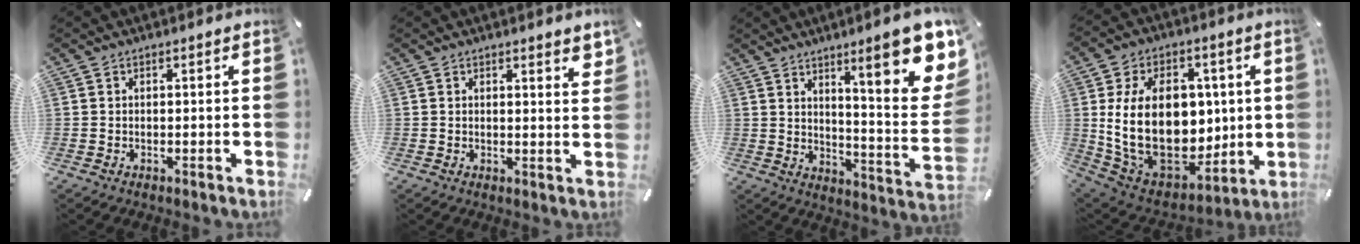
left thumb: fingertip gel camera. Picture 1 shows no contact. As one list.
[{"total": 1.9, "force": [1.6, 0.3, 0.9], "torque": [-0.004, -0.011, 0.026]}, {"total": 18.8, "force": [10.6, 4.4, 14.9], "torque": [-0.204, -0.080, 0.160]}, {"total": 26.0, "force": [2.3, 17.7, 18.9], "torque": [-0.354, -0.027, 0.059]}]